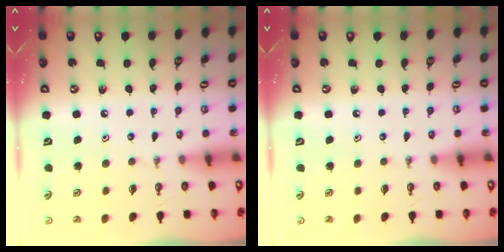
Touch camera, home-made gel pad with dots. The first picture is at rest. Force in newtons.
{"total": 0.0}